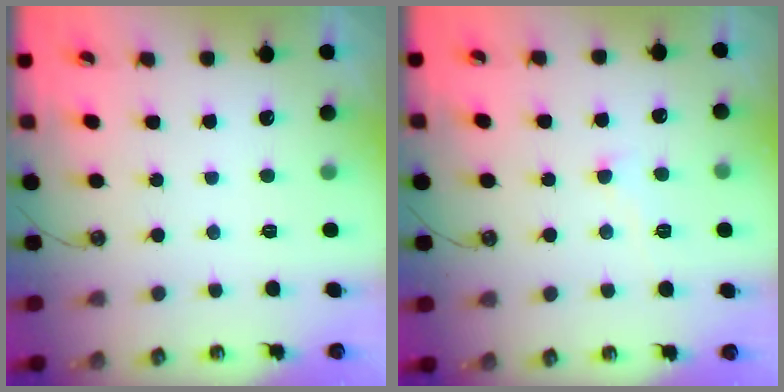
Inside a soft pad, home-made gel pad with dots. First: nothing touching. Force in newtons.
{"total": 3.0, "press": 3.0, "slide": 0.4}